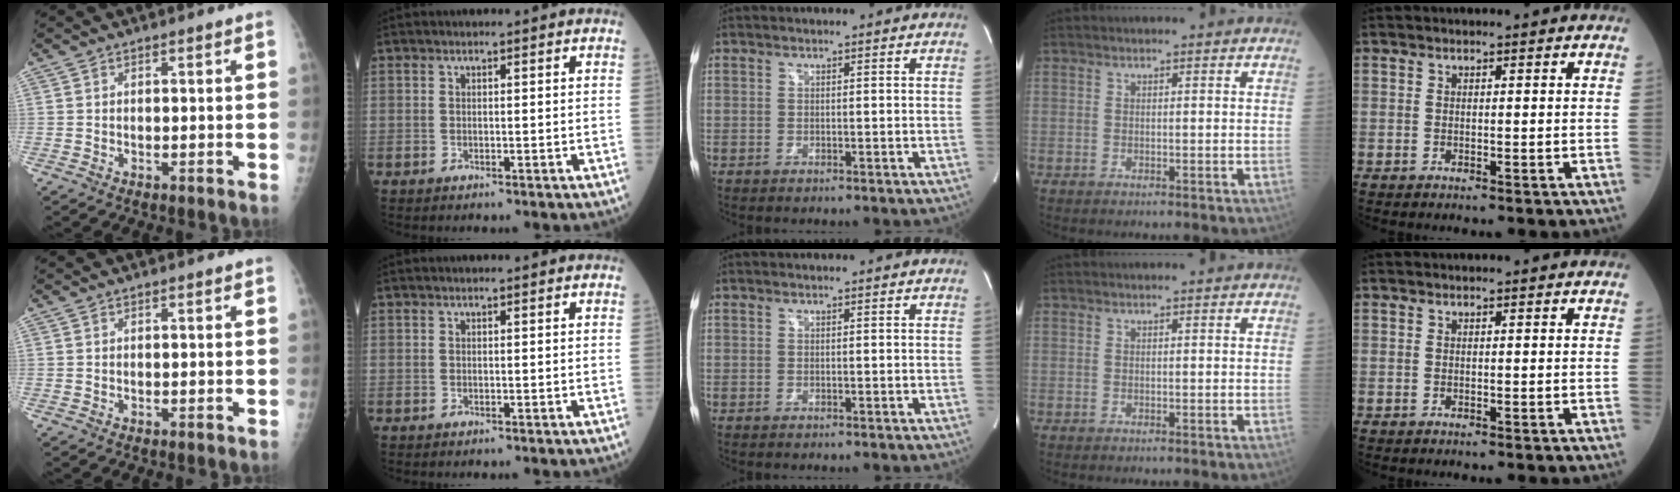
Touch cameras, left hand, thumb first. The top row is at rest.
{}